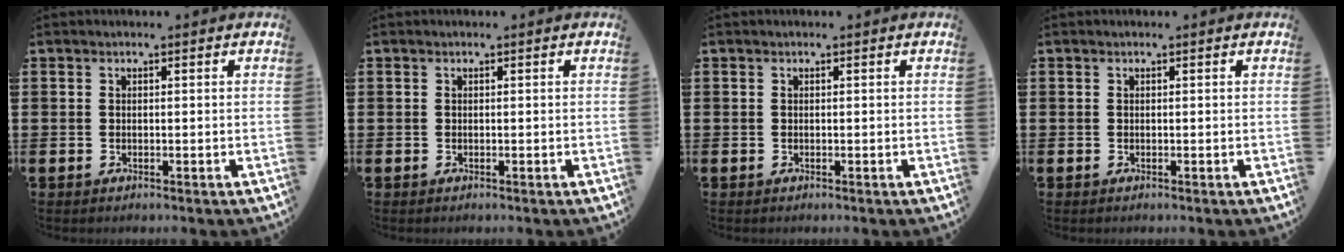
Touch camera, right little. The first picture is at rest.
{"total": 0.0}
{"total": 0.0}
{"total": 0.0}